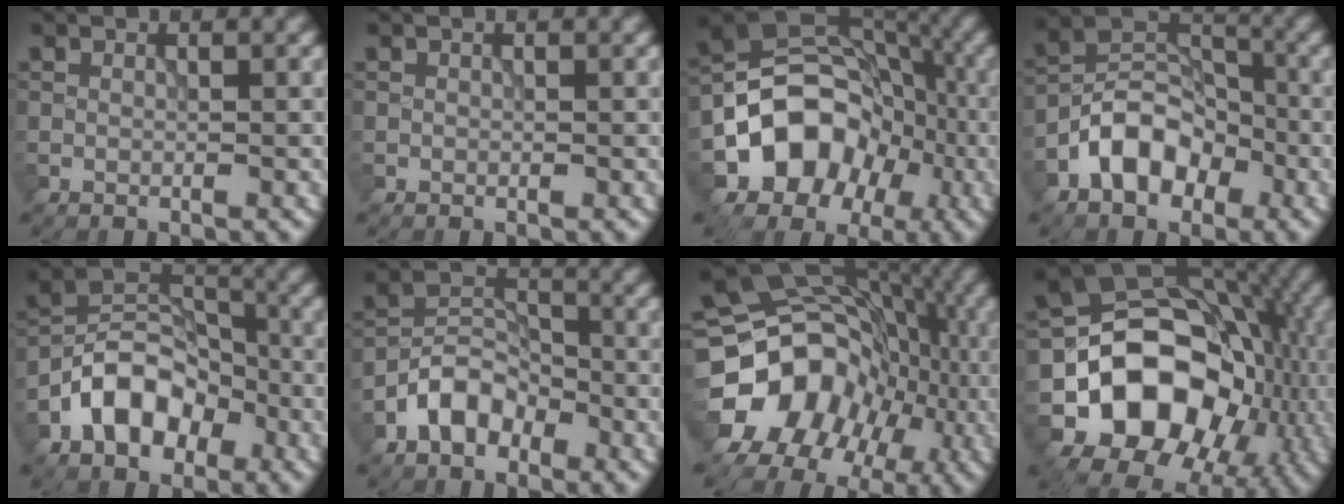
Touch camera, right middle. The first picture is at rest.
{"total": 0.0}
{"total": 8.8, "force": [-3.0, 7.1, 4.3], "torque": [-0.034, 0.011, -0.060]}
{"total": 6.4, "force": [-3.3, 4.2, 3.5], "torque": [-0.053, 0.007, -0.069]}
{"total": 7.1, "force": [-3.6, 4.7, 4.0], "torque": [-0.063, 0.009, -0.077]}
{"total": 4.3, "force": [-2.6, 2.7, 2.1], "torque": [-0.033, 0.011, -0.057]}
{"total": 16.5, "force": [-5.3, 13.4, 8.0], "torque": [-0.158, -0.003, -0.107]}
{"total": 13.7, "force": [-3.7, 10.7, 7.7], "torque": [-0.103, -0.002, -0.069]}